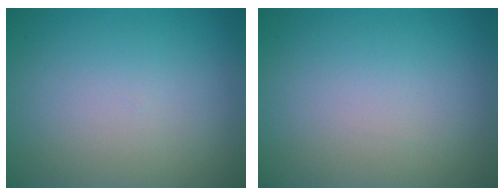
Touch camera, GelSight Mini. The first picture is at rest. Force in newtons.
{"total": 0.0}